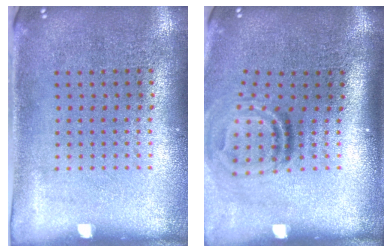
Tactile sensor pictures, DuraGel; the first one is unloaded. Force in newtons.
{"total": 1.8, "press": 1.0, "slide": 1.5}